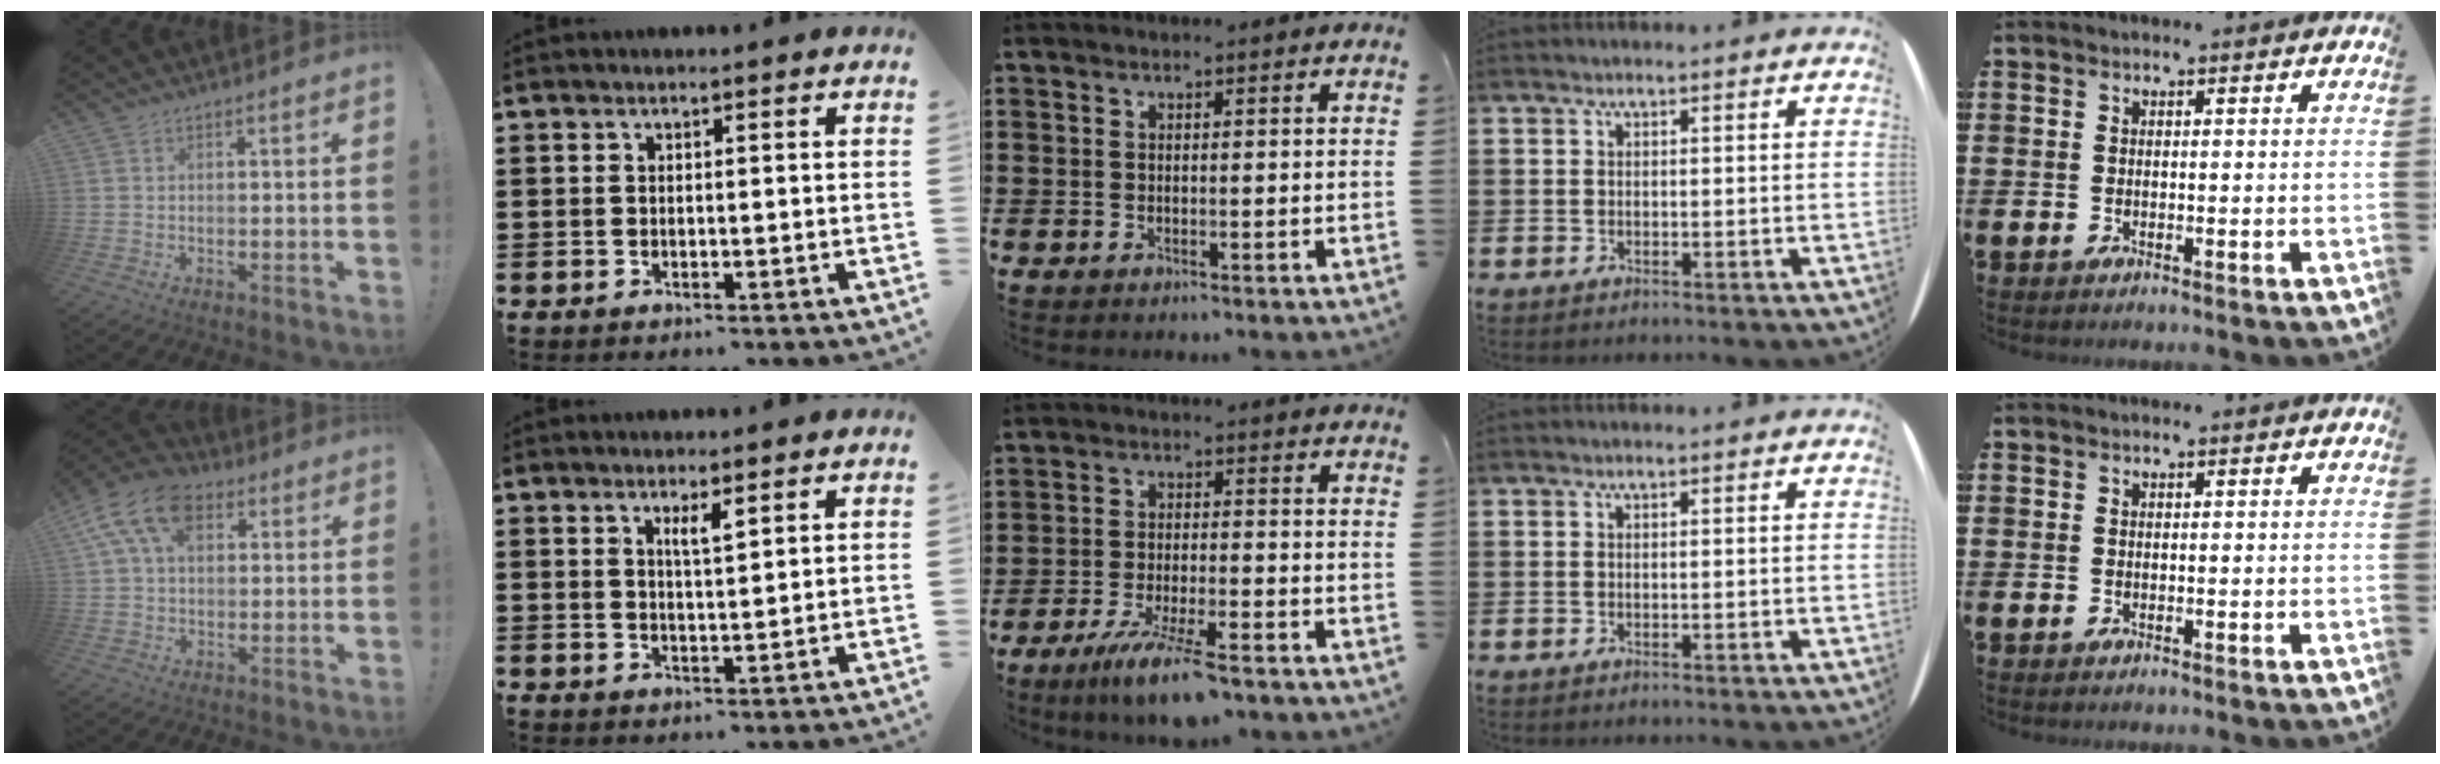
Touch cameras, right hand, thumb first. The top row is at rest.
{"thumb": {"total": 13.9, "force": [5.3, 9.0, 9.2], "torque": [-0.168, 0.000, 0.102]}, "index": {"total": 2.4, "force": [1.6, 0.4, 1.8], "torque": [-0.037, 0.002, 0.026]}, "middle": {"total": 7.1, "force": [-5.3, 0.5, 4.7], "torque": [-0.097, -0.015, -0.098]}}